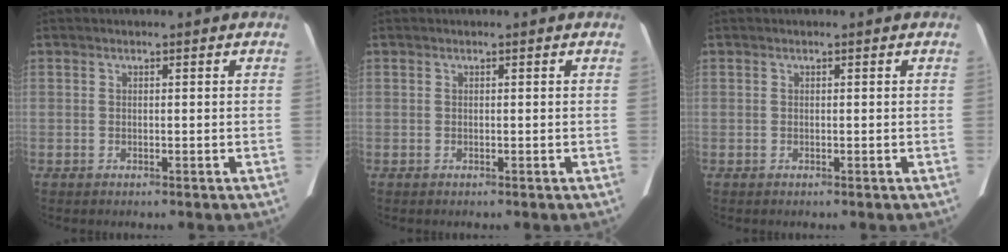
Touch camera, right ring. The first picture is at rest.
{"total": 0.0}
{"total": 0.0}